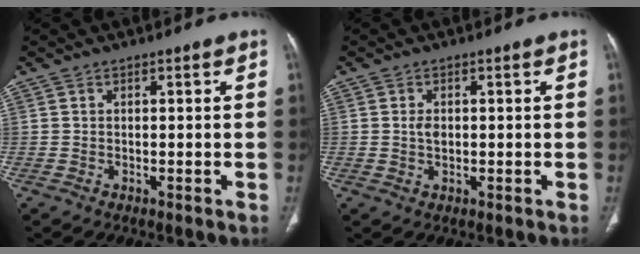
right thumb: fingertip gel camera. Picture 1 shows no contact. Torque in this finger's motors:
{"motor_torque": [0.22, 0.96, -0.08, -0.09, 0.09]}